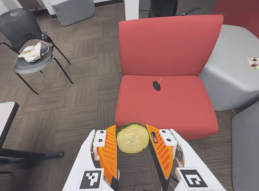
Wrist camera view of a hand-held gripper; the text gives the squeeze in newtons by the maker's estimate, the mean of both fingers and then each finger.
{"total": 9.3, "left": 9.5, "right": 9.2}